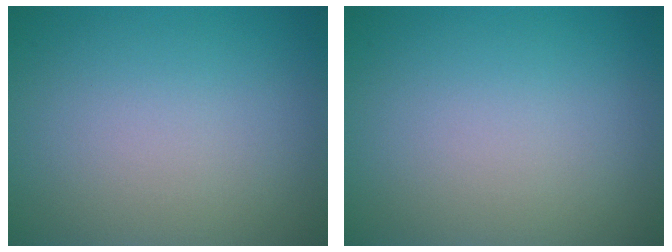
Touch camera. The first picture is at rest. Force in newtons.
{"total": 0.0}